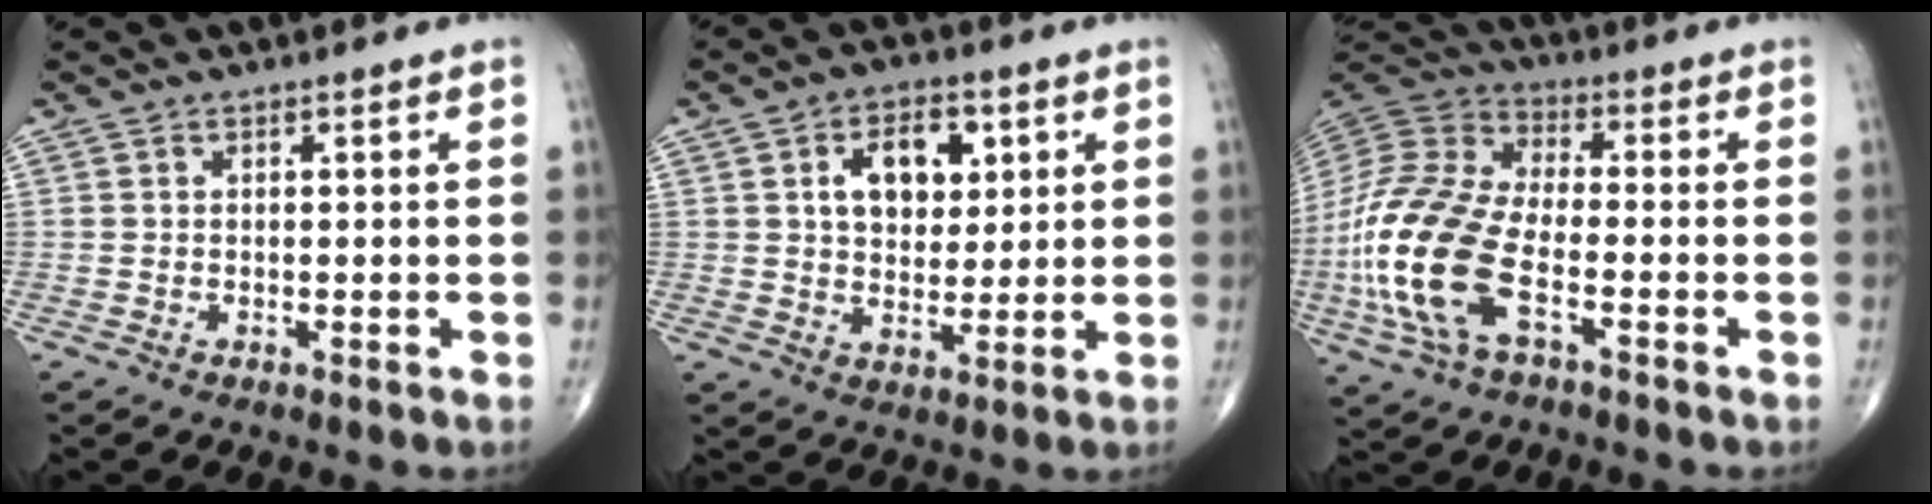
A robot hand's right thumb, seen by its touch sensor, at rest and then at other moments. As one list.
[{"total": 10.0, "force": [3.1, 6.5, 7.0], "torque": [-0.072, -0.007, 0.050]}, {"total": 19.4, "force": [-5.7, 9.1, 16.2], "torque": [-0.364, 0.017, -0.111]}]